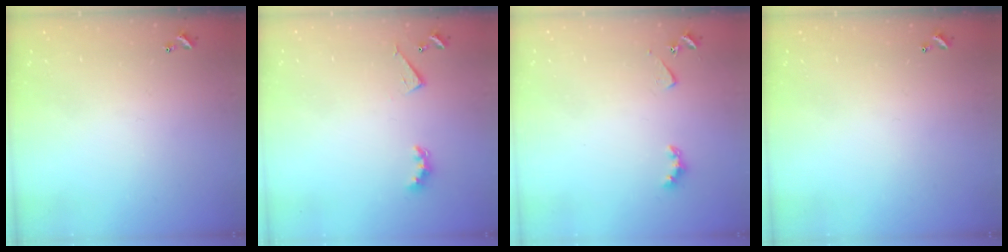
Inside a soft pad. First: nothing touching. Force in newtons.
{"total": 3.5, "press": 3.5, "slide": 0.6}
{"total": 2.8, "press": 2.7, "slide": 0.5}
{"total": 0.0}